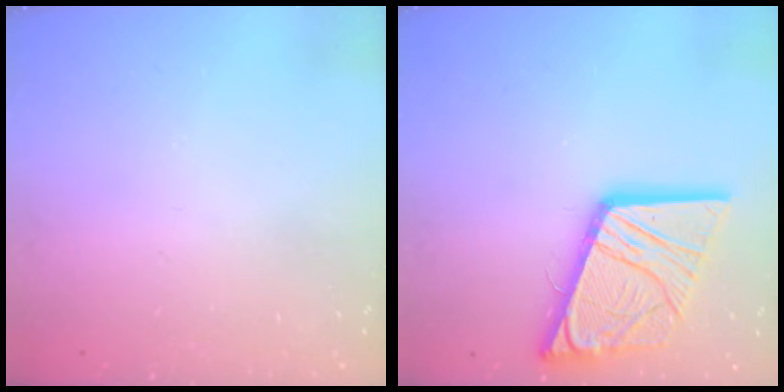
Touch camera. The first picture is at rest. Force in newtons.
{"total": 18.0, "press": 17.9, "slide": 2.1}